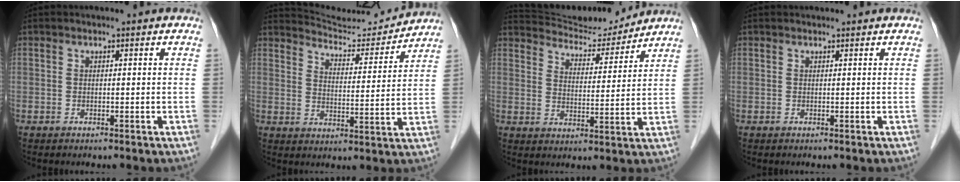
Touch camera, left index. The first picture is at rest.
{"total": 10.7, "force": [10.7, 0.1, 0.1], "torque": [-0.009, -0.009, 0.157]}
{"total": 12.2, "force": [11.9, 1.5, 1.9], "torque": [-0.033, -0.004, 0.182]}
{"total": 1.1, "force": [1.1, 0.2, 0.2], "torque": [-0.007, 0.013, 0.015]}